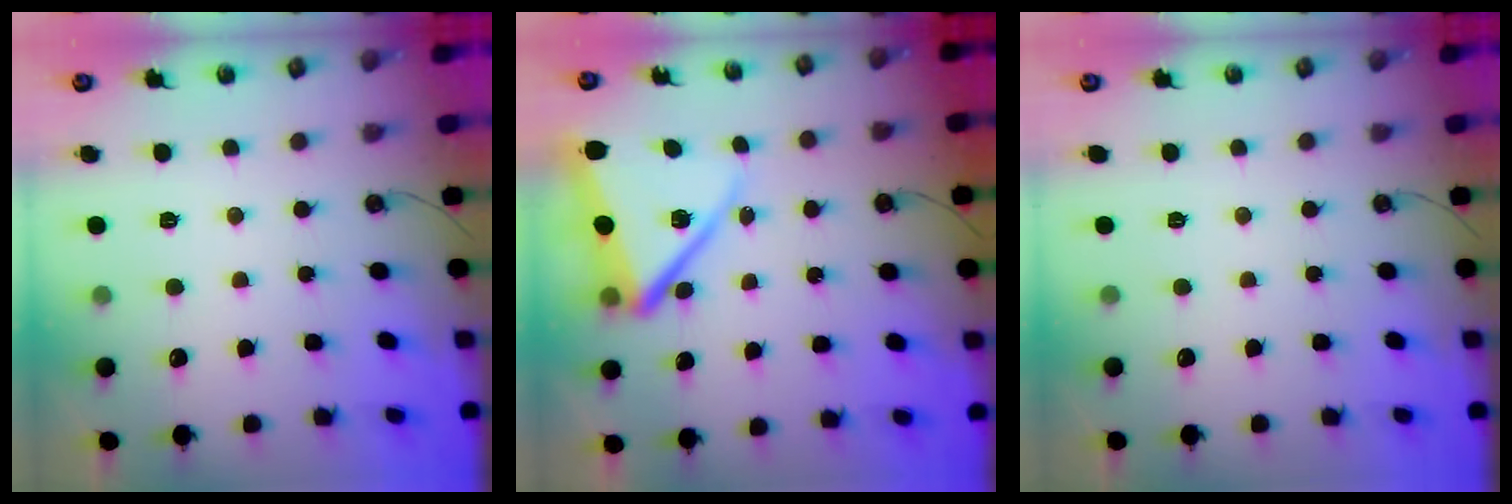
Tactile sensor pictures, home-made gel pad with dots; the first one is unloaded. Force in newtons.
{"total": 12.5, "press": 12.5, "slide": 1.4}
{"total": 0.0}